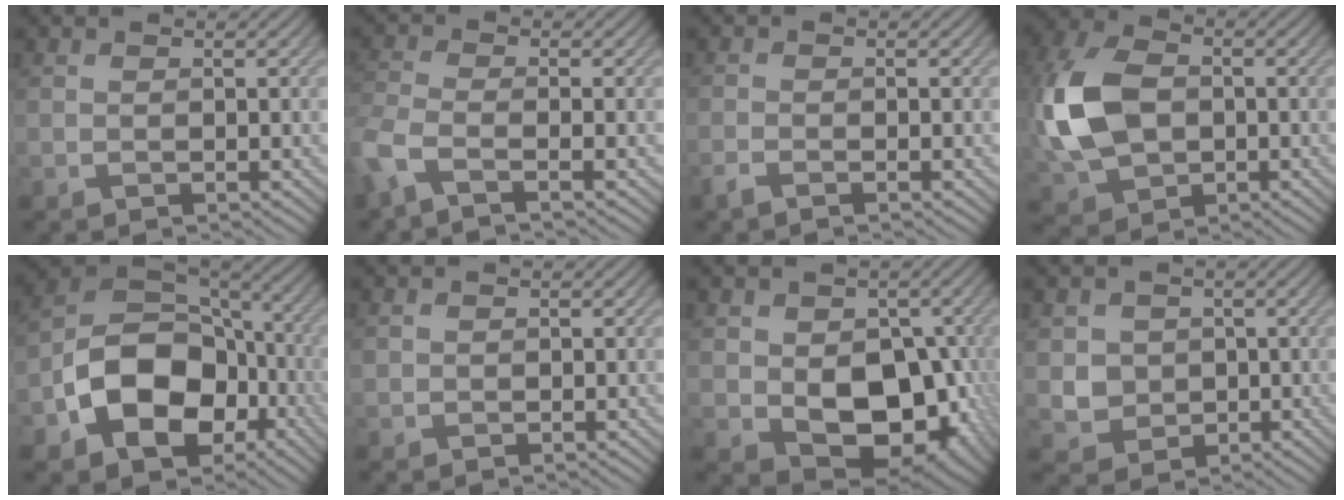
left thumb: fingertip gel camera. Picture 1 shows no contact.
{"total": 4.1, "force": [-2.6, 1.0, 3.1], "torque": [-0.074, -0.011, -0.067]}
{"total": 1.5, "force": [-1.2, 0.2, 0.8], "torque": [-0.022, -0.003, -0.031]}
{"total": 12.5, "force": [-0.6, 8.4, 9.2], "torque": [-0.243, 0.005, -0.020]}
{"total": 13.9, "force": [-4.6, 9.6, 8.9], "torque": [-0.170, -0.027, -0.091]}
{"total": 0.7, "force": [0.1, 0.6, 0.2], "torque": [-0.005, -0.002, 0.001]}
{"total": 11.3, "force": [-1.7, 8.1, 7.8], "torque": [-0.114, -0.030, -0.018]}
{"total": 3.6, "force": [0.2, 3.5, 1.1], "torque": [-0.031, -0.007, -0.001]}